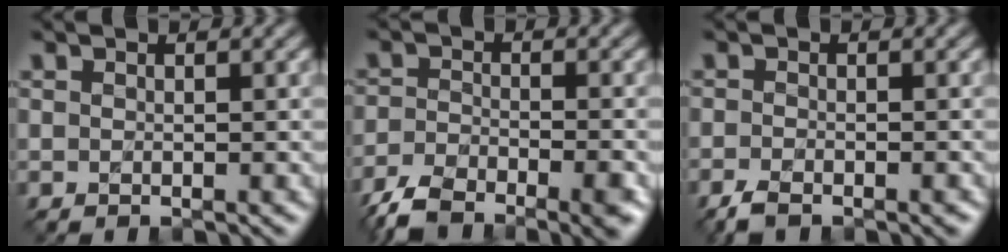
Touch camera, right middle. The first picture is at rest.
{"total": 7.6, "force": [-5.9, 2.6, 4.1], "torque": [-0.069, -0.029, -0.102]}
{"total": 2.7, "force": [-2.0, 0.8, 1.6], "torque": [-0.027, -0.004, -0.039]}